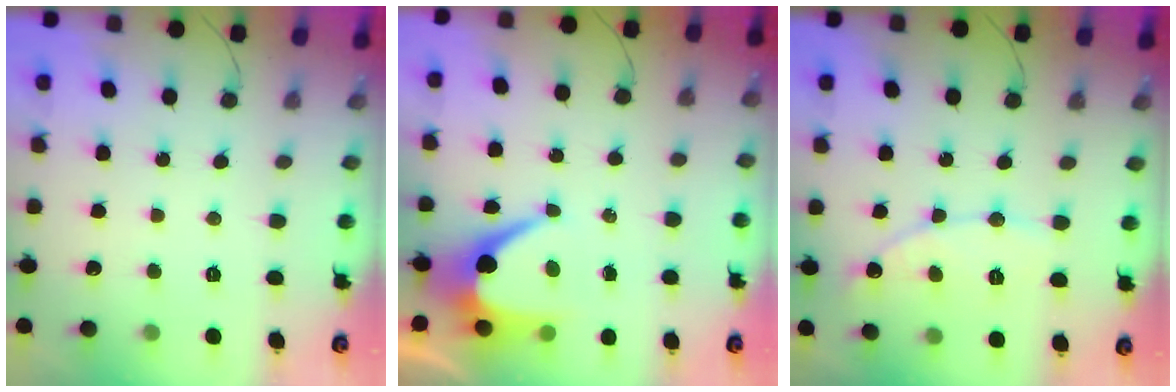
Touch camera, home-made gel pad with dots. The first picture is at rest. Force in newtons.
{"total": 7.1, "press": 7.1, "slide": 0.6}
{"total": 8.7, "press": 8.7, "slide": 0.7}